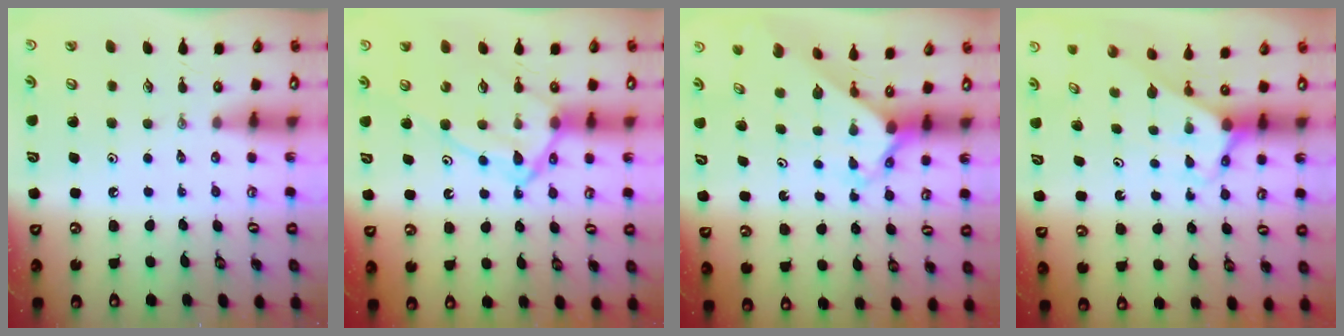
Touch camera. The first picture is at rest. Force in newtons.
{"total": 12.2, "press": 12.1, "slide": 1.1}
{"total": 2.6, "press": 2.6, "slide": 0.1}
{"total": 2.8, "press": 2.8, "slide": 0.1}